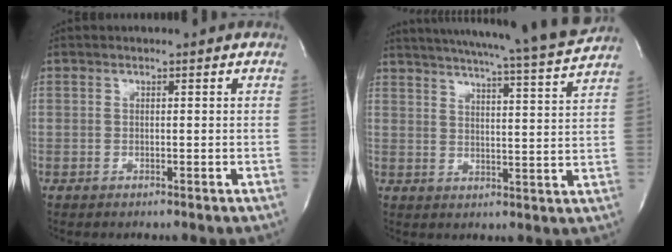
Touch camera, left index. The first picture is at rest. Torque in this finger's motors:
{"motor_torque": [0.07, -0.07, 0.37, 0.13]}